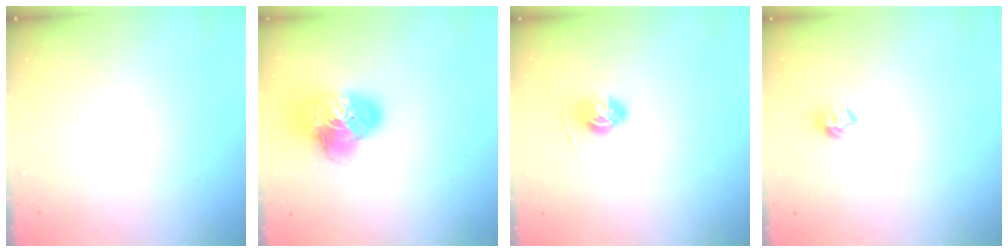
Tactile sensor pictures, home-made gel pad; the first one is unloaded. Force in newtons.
{"total": 17.4, "press": 17.2, "slide": 2.7}
{"total": 5.7, "press": 5.7, "slide": 0.5}
{"total": 6.7, "press": 6.6, "slide": 0.6}